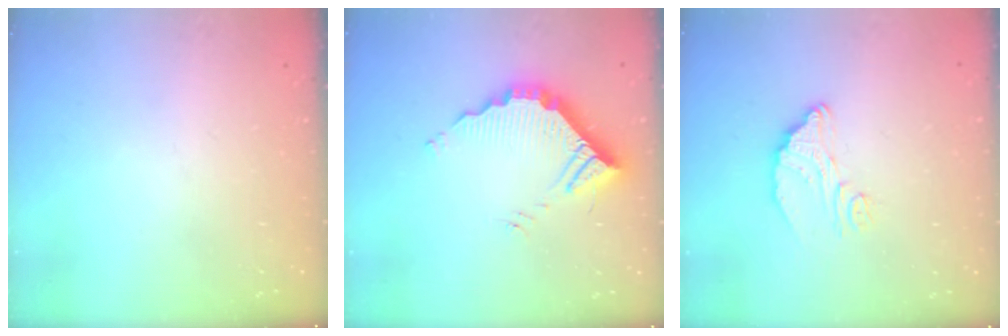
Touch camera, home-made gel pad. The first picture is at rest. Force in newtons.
{"total": 11.1, "press": 11.1, "slide": 0.3}
{"total": 8.0, "press": 8.0, "slide": 0.4}